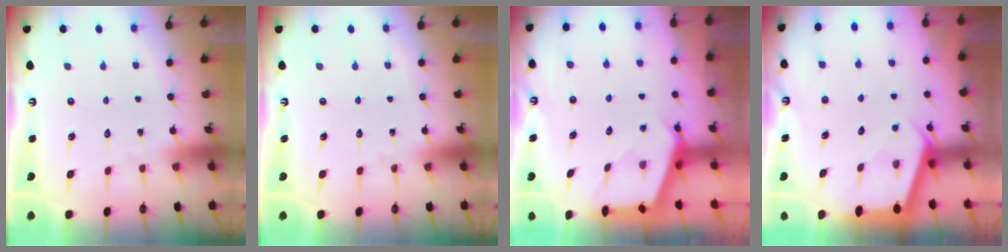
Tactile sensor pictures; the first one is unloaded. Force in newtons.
{"total": 0.0}
{"total": 2.6, "press": 2.5, "slide": 0.4}
{"total": 2.8, "press": 2.8, "slide": 0.1}